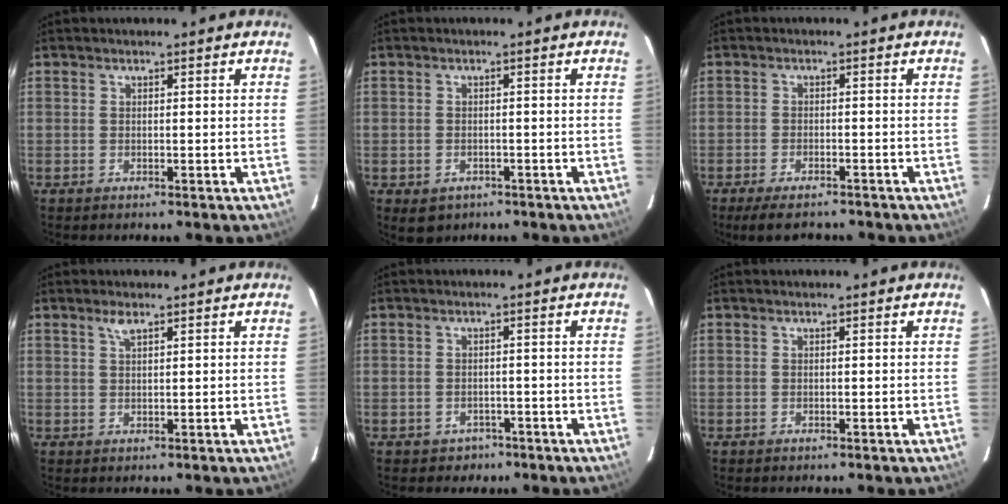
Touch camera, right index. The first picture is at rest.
{"total": 3.7, "force": [-1.9, 2.9, 1.3], "torque": [-0.030, -0.005, -0.020]}
{"total": 6.8, "force": [-5.7, 2.1, 3.2], "torque": [-0.075, -0.017, -0.091]}
{"total": 1.7, "force": [1.2, 0.5, 1.1], "torque": [-0.021, 0.005, 0.023]}
{"total": 3.4, "force": [-1.9, 2.7, 0.2], "torque": [-0.014, 0.007, -0.021]}
{"total": 0.0}